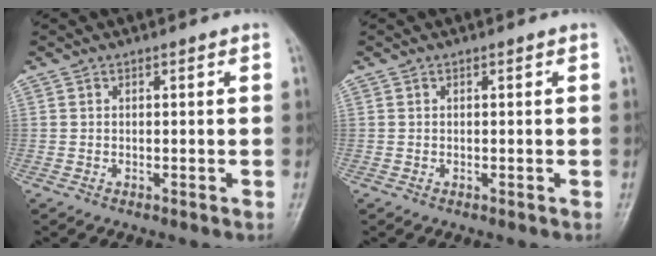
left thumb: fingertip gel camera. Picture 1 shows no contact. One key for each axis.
{"total": 0.0}